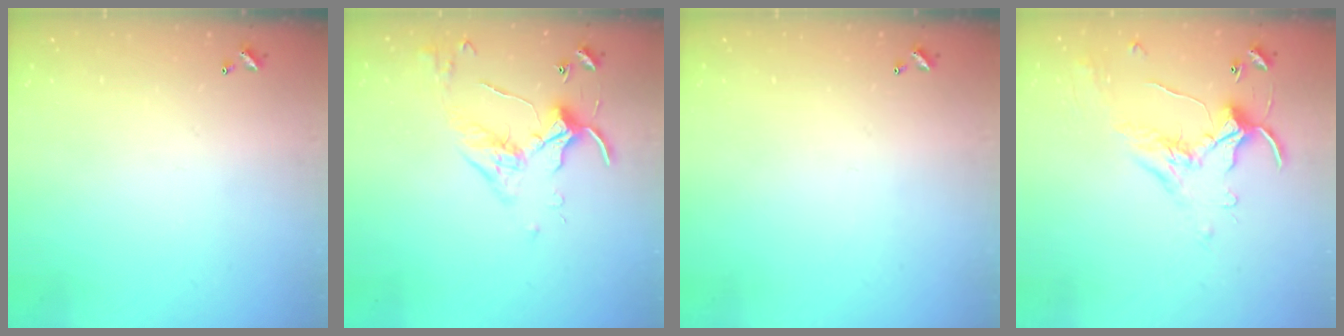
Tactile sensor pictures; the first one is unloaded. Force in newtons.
{"total": 3.9, "press": 3.9, "slide": 0.4}
{"total": 0.0}
{"total": 1.2, "press": 0.6, "slide": 1.1}